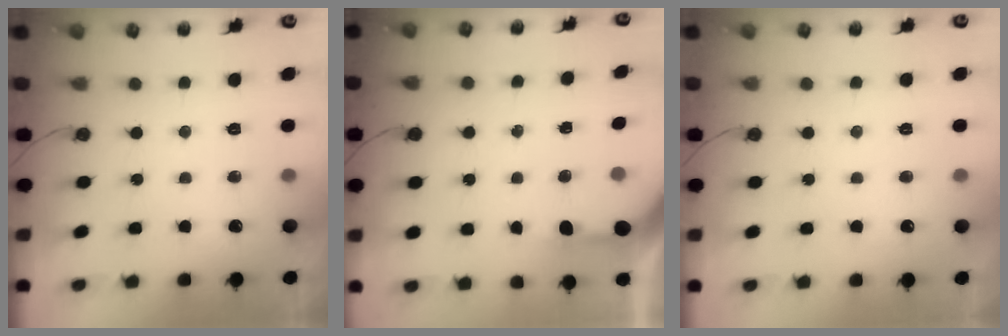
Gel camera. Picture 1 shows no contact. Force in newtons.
{"total": 5.1, "press": 5.1, "slide": 0.4}
{"total": 0.0}